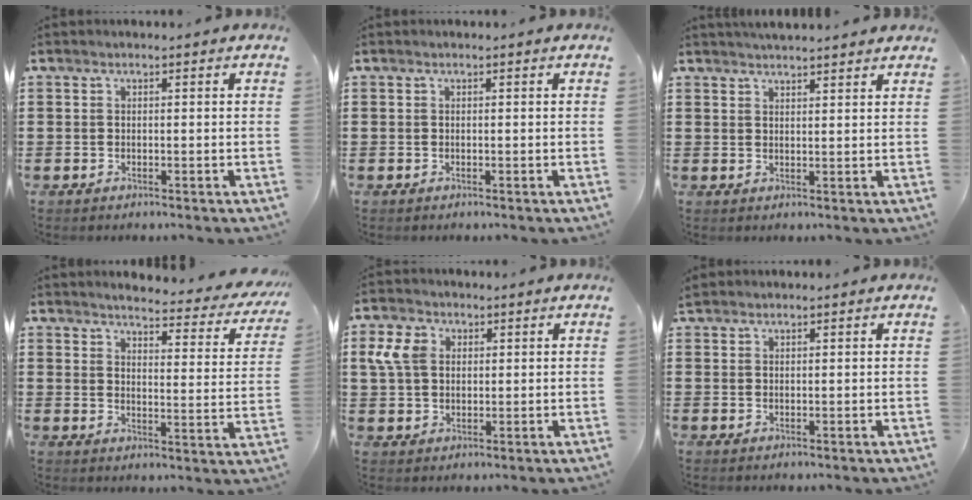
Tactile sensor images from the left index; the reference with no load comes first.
{"total": 0.0}
{"total": 2.4, "force": [2.4, -0.1, 0.2], "torque": [-0.010, -0.005, 0.046]}
{"total": 3.6, "force": [3.4, -0.2, 1.4], "torque": [-0.038, -0.033, 0.049]}
{"total": 5.3, "force": [1.8, 4.0, 2.9], "torque": [-0.088, 0.010, 0.027]}
{"total": 1.1, "force": [1.0, 0.2, 0.2], "torque": [-0.005, 0.001, 0.021]}